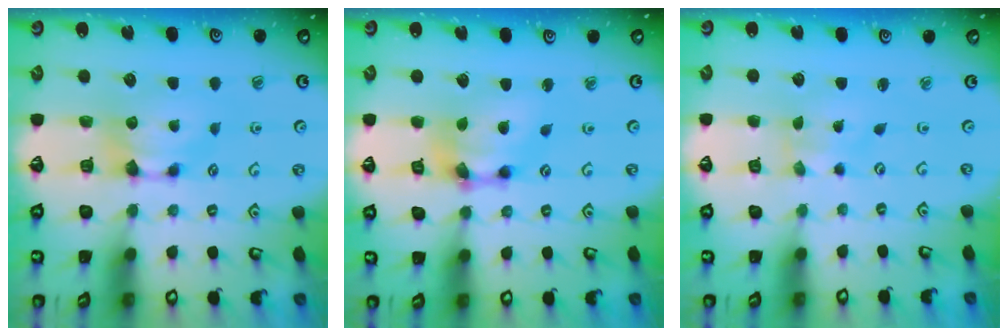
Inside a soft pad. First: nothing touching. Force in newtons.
{"total": 6.4, "press": 6.0, "slide": 2.0}
{"total": 4.1, "press": 4.1, "slide": 0.7}